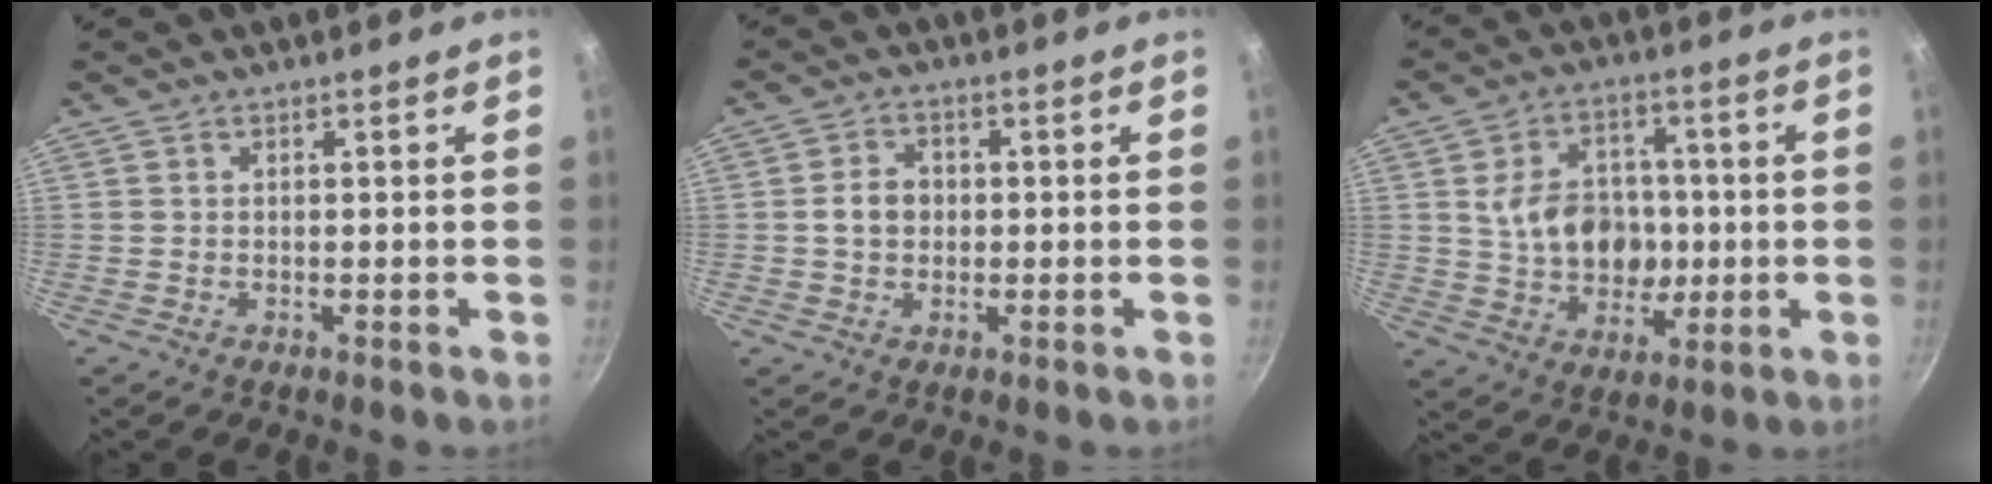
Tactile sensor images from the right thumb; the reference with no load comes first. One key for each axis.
{"total": 5.3, "fx": 0.0, "fy": 4.3, "fz": 3.1, "tx": -0.042, "ty": 0.013, "tz": -0.004}
{"total": 13.1, "fx": 0.8, "fy": 9.9, "fz": 8.5, "tx": -0.100, "ty": 0.005, "tz": 0.020}